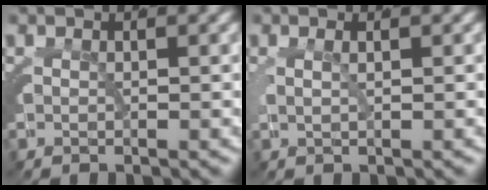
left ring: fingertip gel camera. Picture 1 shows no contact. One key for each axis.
{"total": 1.1, "fx": 0.3, "fy": 0.2, "fz": 1.0, "tx": -0.023, "ty": 0.000, "tz": 0.007}